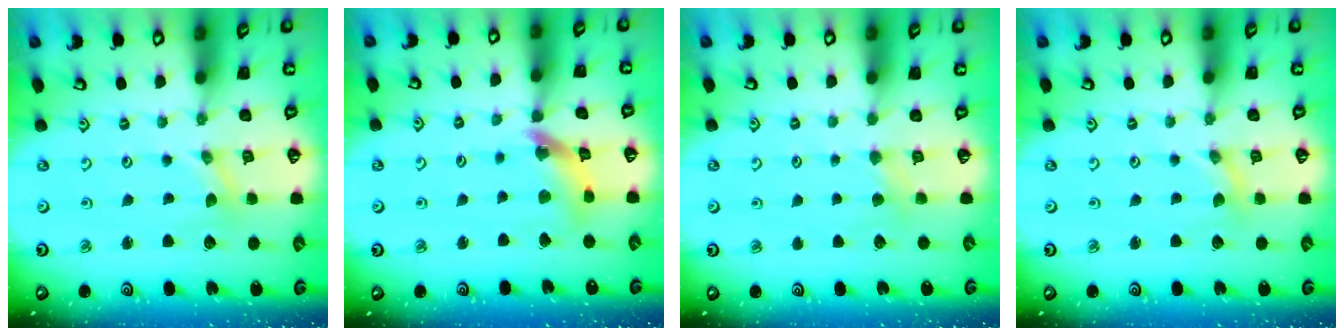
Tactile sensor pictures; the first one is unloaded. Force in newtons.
{"total": 11.0, "press": 10.9, "slide": 1.3}
{"total": 2.8, "press": 2.8, "slide": 0.6}
{"total": 0.0}